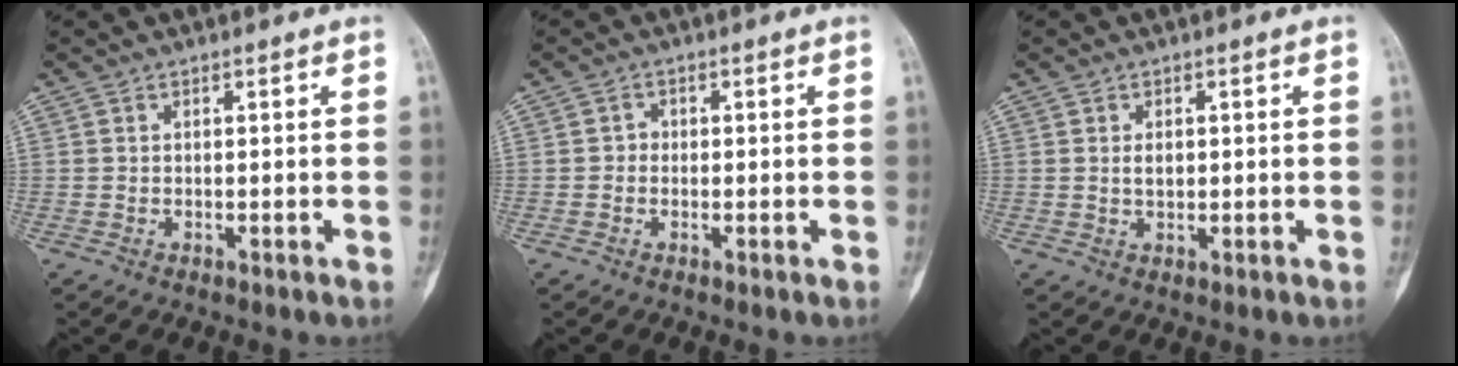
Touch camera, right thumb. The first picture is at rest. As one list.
[{"total": 1.4, "force": [-0.2, 1.2, 0.5], "torque": [0.002, 0.006, -0.009]}, {"total": 2.0, "force": [0.3, 1.3, 1.5], "torque": [-0.019, -0.002, 0.007]}]